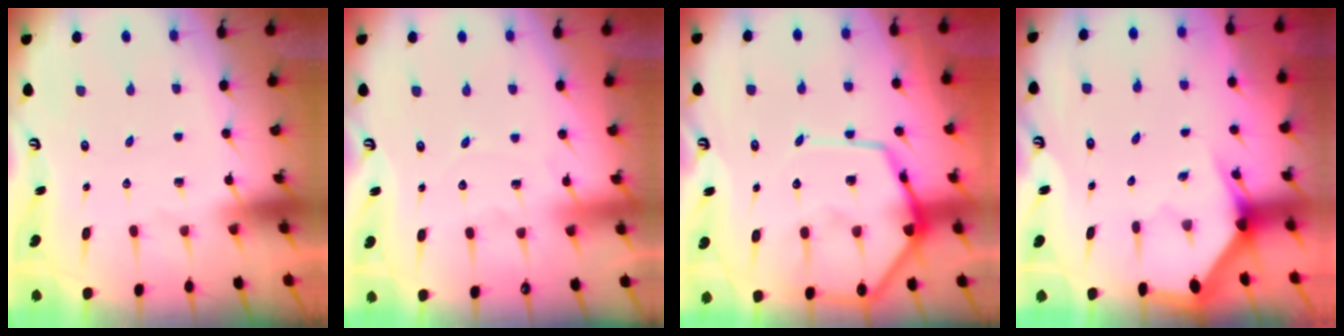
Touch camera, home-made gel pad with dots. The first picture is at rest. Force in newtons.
{"total": 3.6, "press": 3.6, "slide": 0.4}
{"total": 14.3, "press": 14.2, "slide": 1.4}
{"total": 3.1, "press": 3.1, "slide": 0.0}